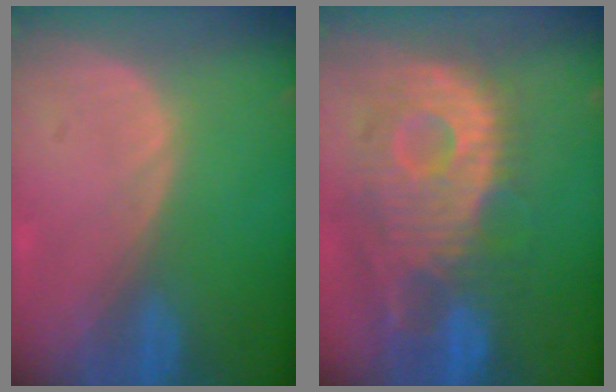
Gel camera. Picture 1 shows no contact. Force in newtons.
{"total": 12.2, "press": 10.8, "slide": 5.6}